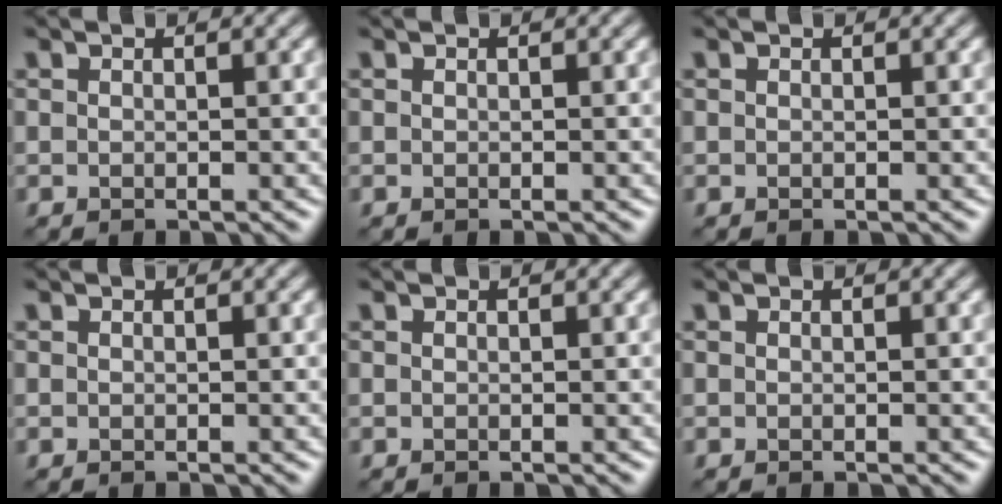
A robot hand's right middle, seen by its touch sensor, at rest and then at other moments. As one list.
[{"total": 0.0}, {"total": 0.0}, {"total": 0.0}, {"total": 0.0}, {"total": 0.0}]